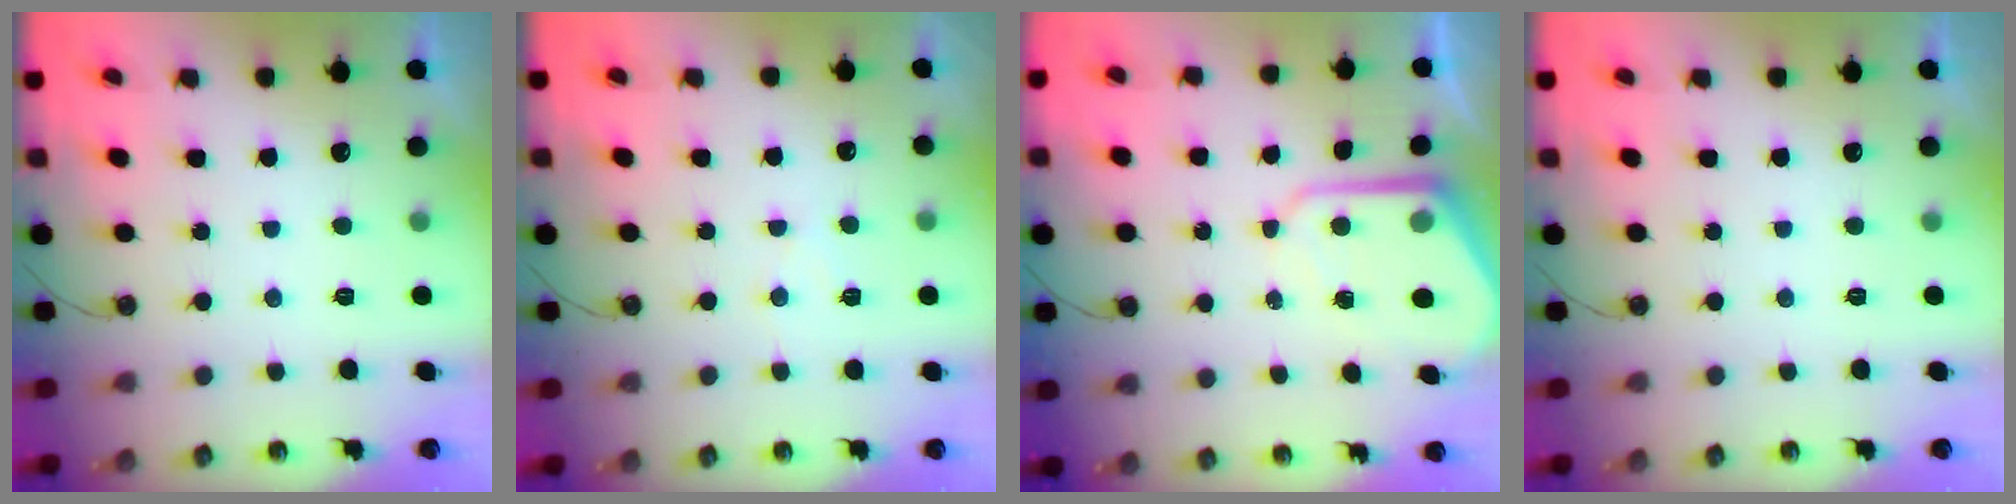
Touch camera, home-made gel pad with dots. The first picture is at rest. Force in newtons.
{"total": 4.7, "press": 4.7, "slide": 0.6}
{"total": 9.2, "press": 9.1, "slide": 0.8}
{"total": 0.0}